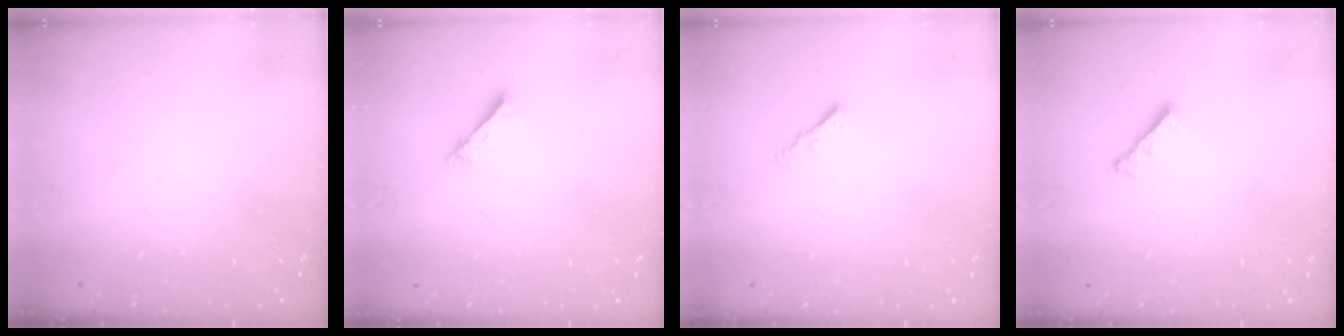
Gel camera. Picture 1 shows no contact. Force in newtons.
{"total": 1.6, "press": 1.6, "slide": 0.2}
{"total": 1.5, "press": 1.5, "slide": 0.4}
{"total": 2.8, "press": 2.7, "slide": 0.6}